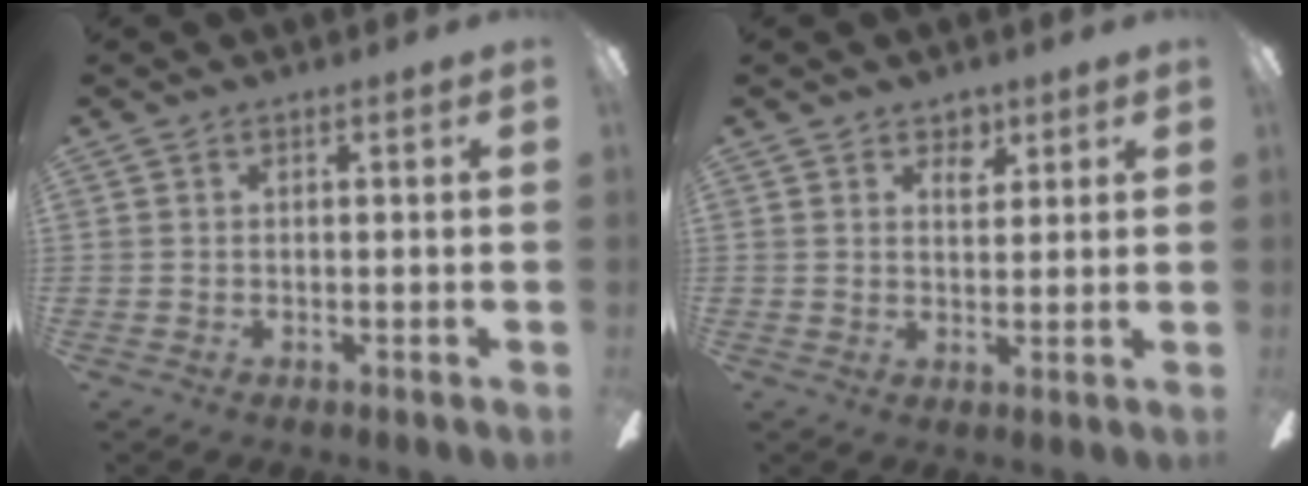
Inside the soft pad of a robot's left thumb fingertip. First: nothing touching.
{"total": 4.2, "force": [2.9, 2.5, 1.7], "torque": [-0.003, -0.012, 0.047]}